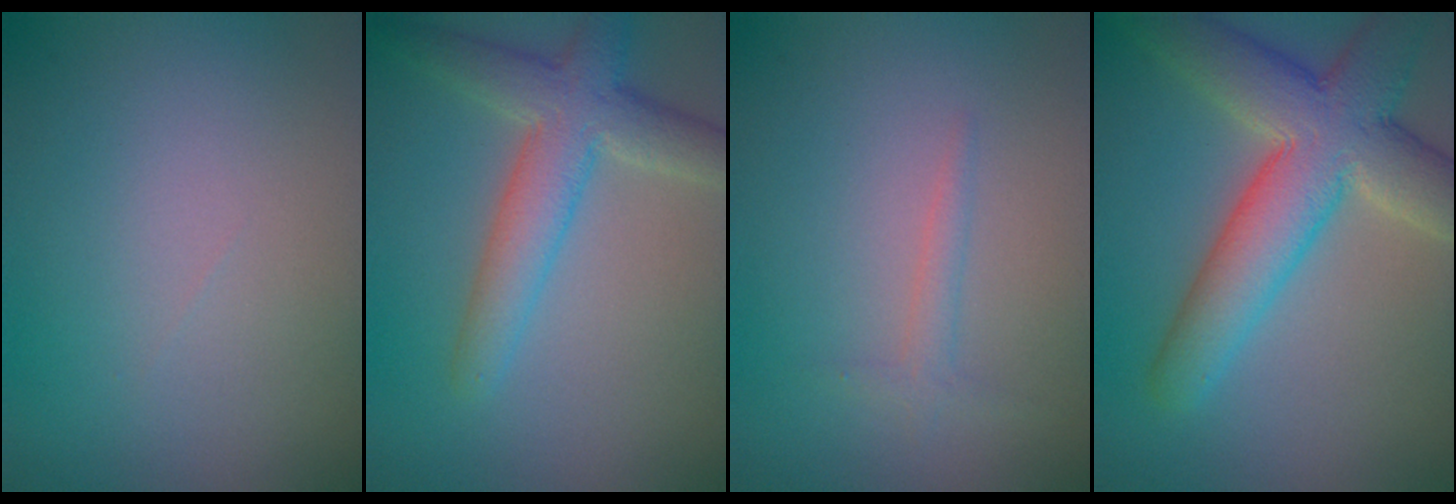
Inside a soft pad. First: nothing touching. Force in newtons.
{"total": 4.8, "press": 4.8, "slide": 0.2}
{"total": 1.1, "press": 1.1, "slide": 0.0}
{"total": 8.5, "press": 8.5, "slide": 0.7}